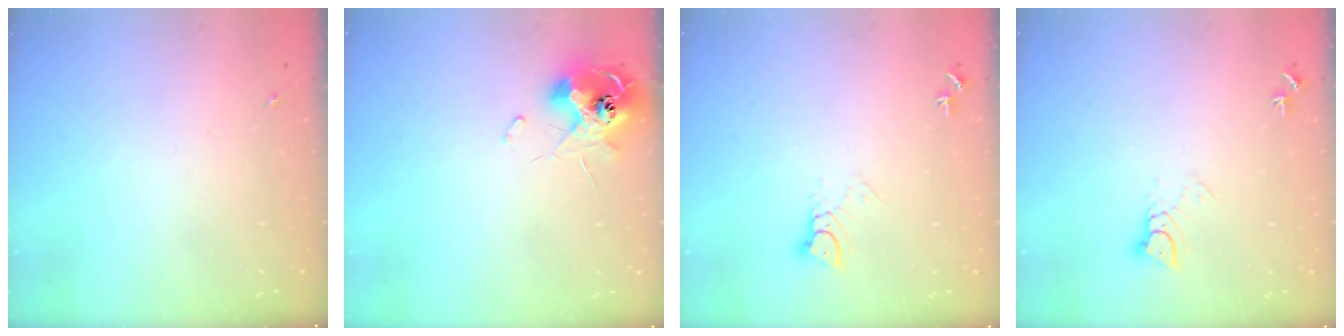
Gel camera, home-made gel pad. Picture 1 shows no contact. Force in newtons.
{"total": 11.2, "press": 11.2, "slide": 0.8}
{"total": 4.7, "press": 4.7, "slide": 0.2}
{"total": 4.7, "press": 4.7, "slide": 0.2}